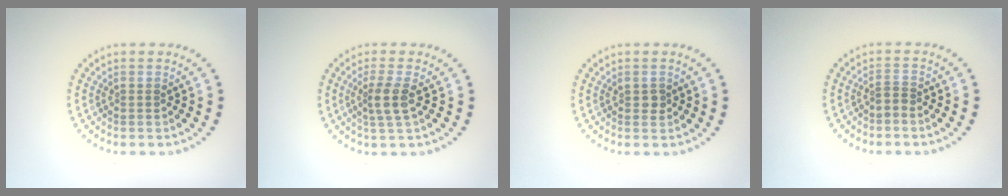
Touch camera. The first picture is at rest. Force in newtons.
{"total": 2.3, "press": 1.9, "slide": 1.4}
{"total": 0.9, "press": 0.9, "slide": 0.1}
{"total": 1.0, "press": 0.5, "slide": 0.8}